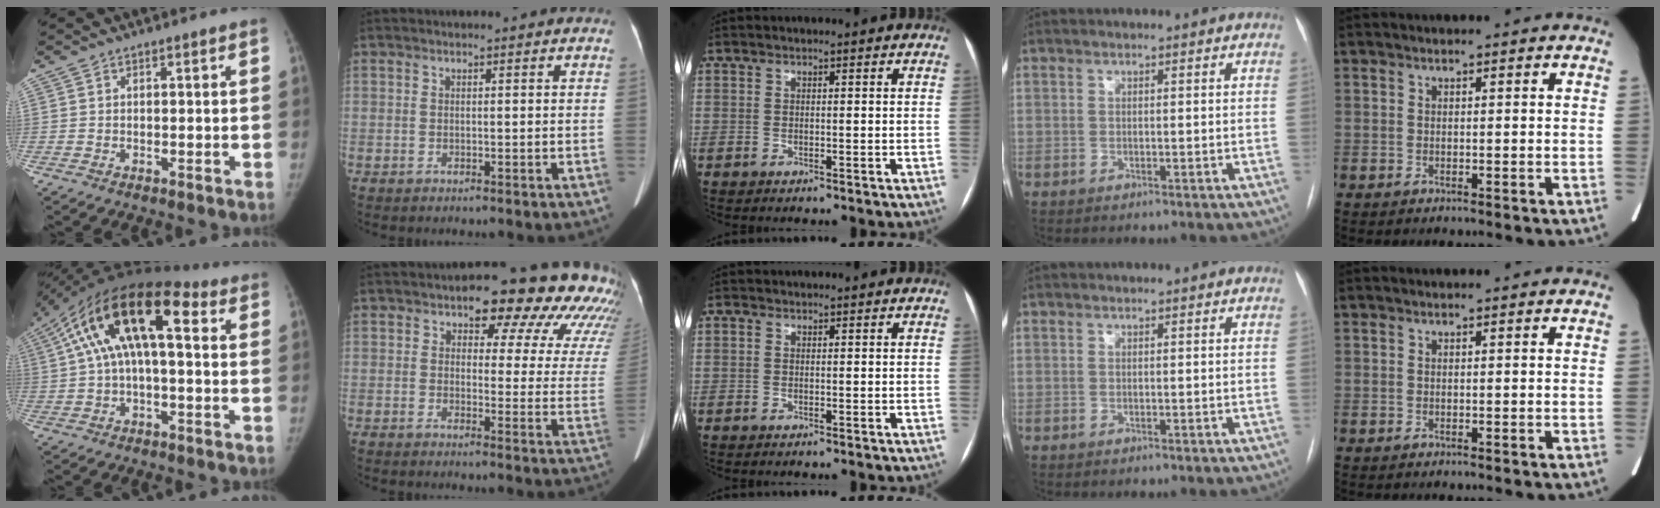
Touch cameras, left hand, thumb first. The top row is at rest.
{"thumb": {"total": 18.2, "force": [3.8, 8.1, 15.9], "torque": [-0.280, 0.054, 0.048]}, "index": {"total": 16.6, "force": [14.1, 5.5, 7.0], "torque": [-0.048, -0.026, 0.132]}}